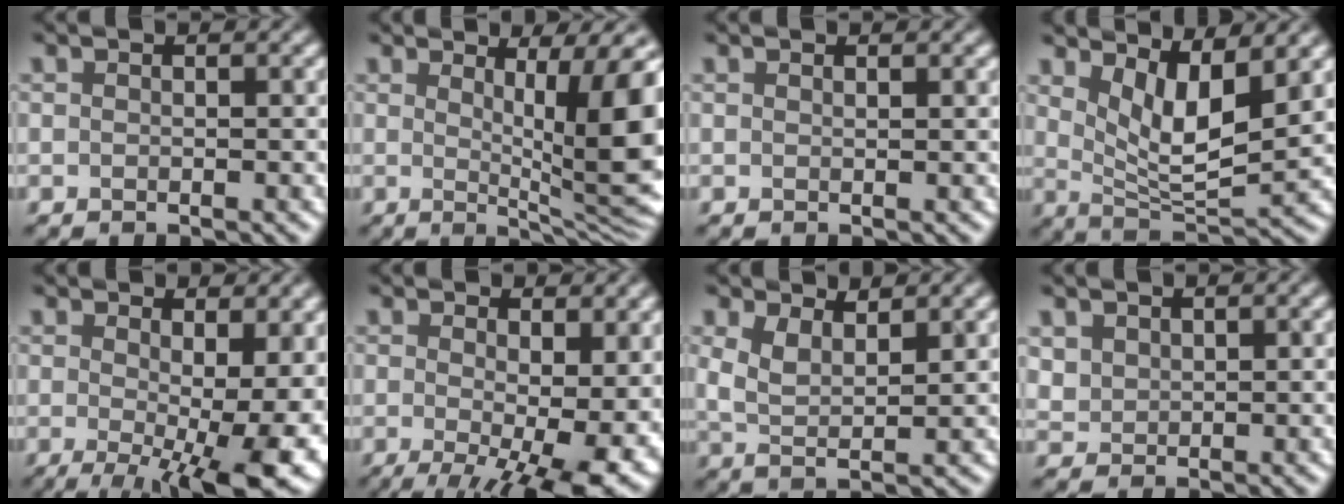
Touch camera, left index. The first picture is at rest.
{"total": 8.9, "force": [1.4, 2.2, 8.6], "torque": [-0.114, -0.009, 0.022]}
{"total": 0.5, "force": [0.5, 0.0, 0.2], "torque": [0.001, 0.001, 0.005]}
{"total": 5.8, "force": [2.8, 1.8, 4.8], "torque": [-0.092, -0.016, 0.051]}
{"total": 11.0, "force": [-0.5, 3.7, 10.3], "torque": [-0.132, -0.013, 0.002]}
{"total": 10.7, "force": [-0.8, 3.8, 10.0], "torque": [-0.130, -0.016, 0.004]}
{"total": 3.3, "force": [1.8, 1.4, 2.4], "torque": [-0.056, -0.004, 0.032]}
{"total": 1.5, "force": [0.9, 1.1, 0.5], "torque": [-0.016, -0.004, 0.022]}